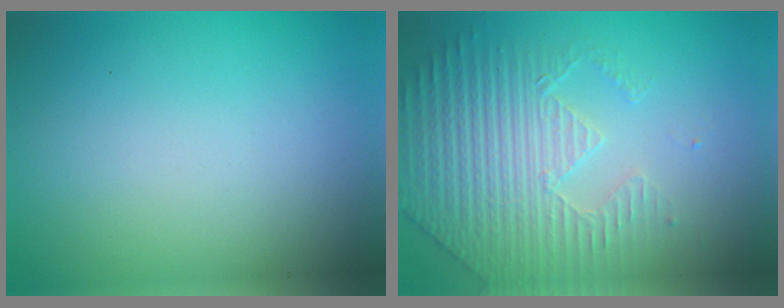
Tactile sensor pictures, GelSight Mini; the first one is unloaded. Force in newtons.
{"total": 4.3, "press": 4.2, "slide": 1.1}